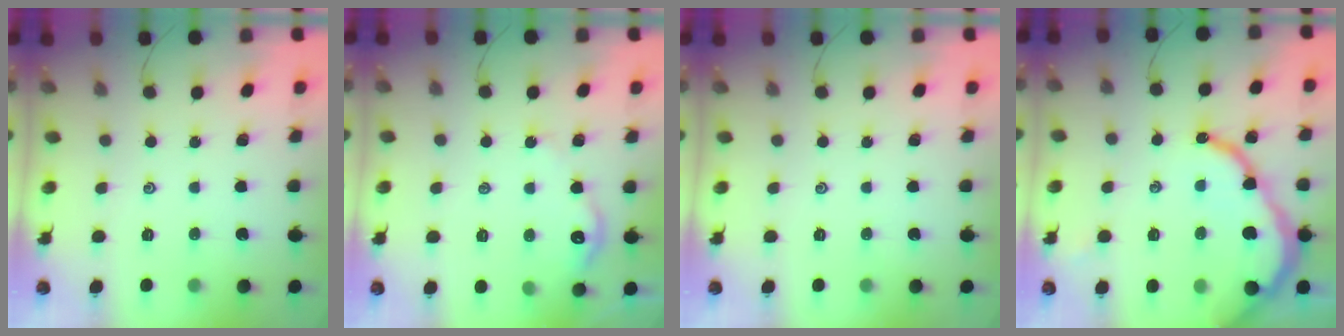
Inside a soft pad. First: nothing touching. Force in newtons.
{"total": 4.0, "press": 4.0, "slide": 0.5}
{"total": 0.0}
{"total": 13.8, "press": 13.7, "slide": 1.4}